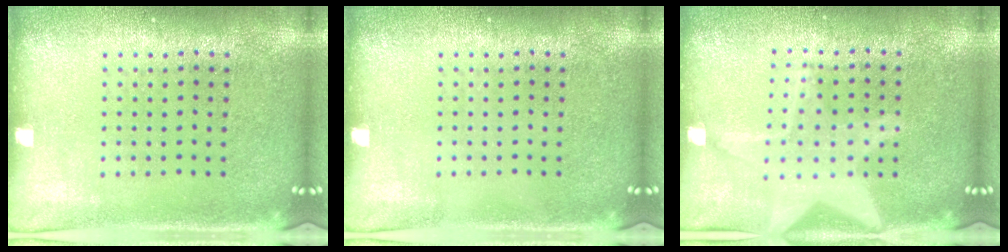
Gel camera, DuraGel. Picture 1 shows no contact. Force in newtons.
{"total": 0.0}
{"total": 3.0, "press": 3.0, "slide": 0.3}